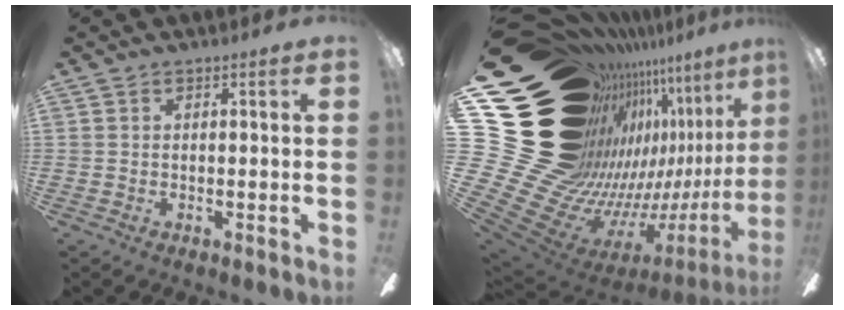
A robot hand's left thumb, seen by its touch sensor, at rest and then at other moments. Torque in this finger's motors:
{"motor_torque": [2.33, 2.69, 1.36, -1.41, 0.04]}